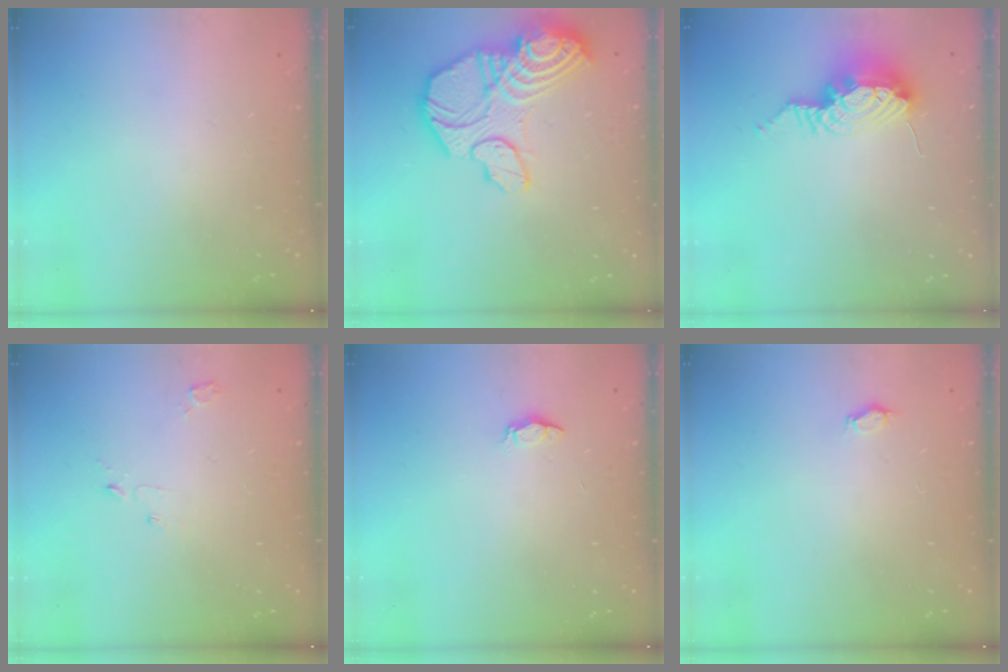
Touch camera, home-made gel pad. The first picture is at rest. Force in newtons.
{"total": 22.7, "press": 22.6, "slide": 2.2}
{"total": 15.7, "press": 11.6, "slide": 10.6}
{"total": 3.1, "press": 3.1, "slide": 0.3}
{"total": 2.5, "press": 2.5, "slide": 0.3}
{"total": 2.7, "press": 2.5, "slide": 1.1}